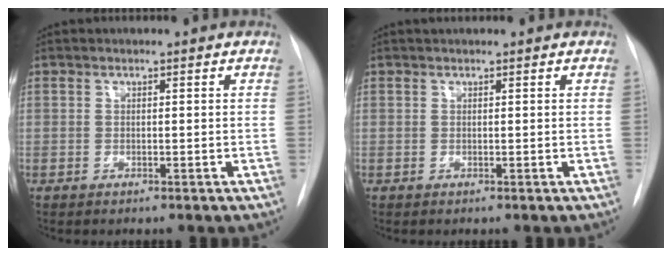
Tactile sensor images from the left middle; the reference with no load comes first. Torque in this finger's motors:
{"motor_torque": [0.14, -0.11, -0.03, 0.00]}